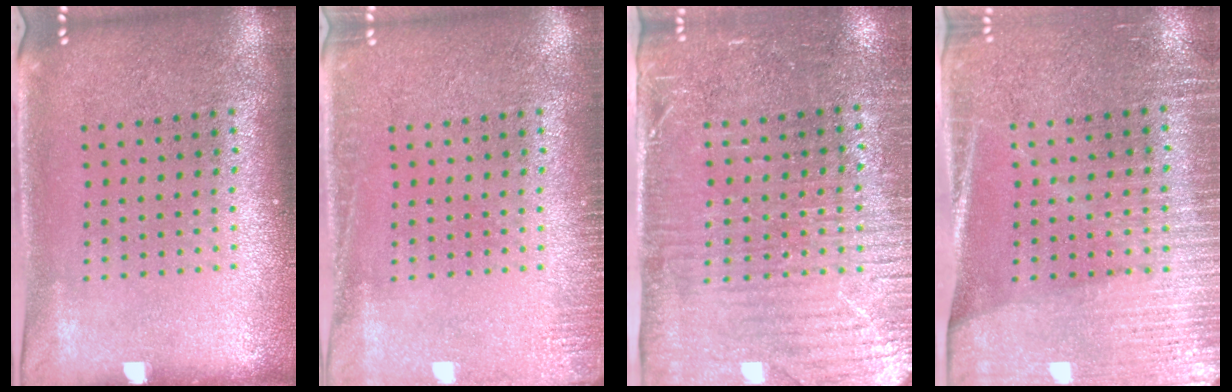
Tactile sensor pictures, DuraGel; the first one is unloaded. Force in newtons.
{"total": 1.4, "press": 1.4, "slide": 0.4}
{"total": 3.5, "press": 3.2, "slide": 1.5}
{"total": 3.3, "press": 2.9, "slide": 1.4}